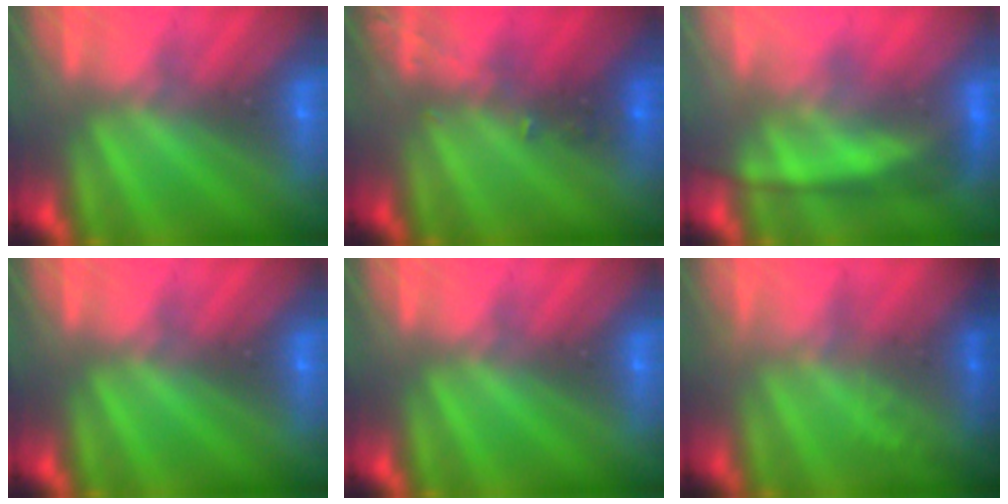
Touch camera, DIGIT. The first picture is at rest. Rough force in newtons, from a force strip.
{"total": 2.8}
{"total": 2.9}
{"total": 0.0}
{"total": 0.0}
{"total": 1.8}